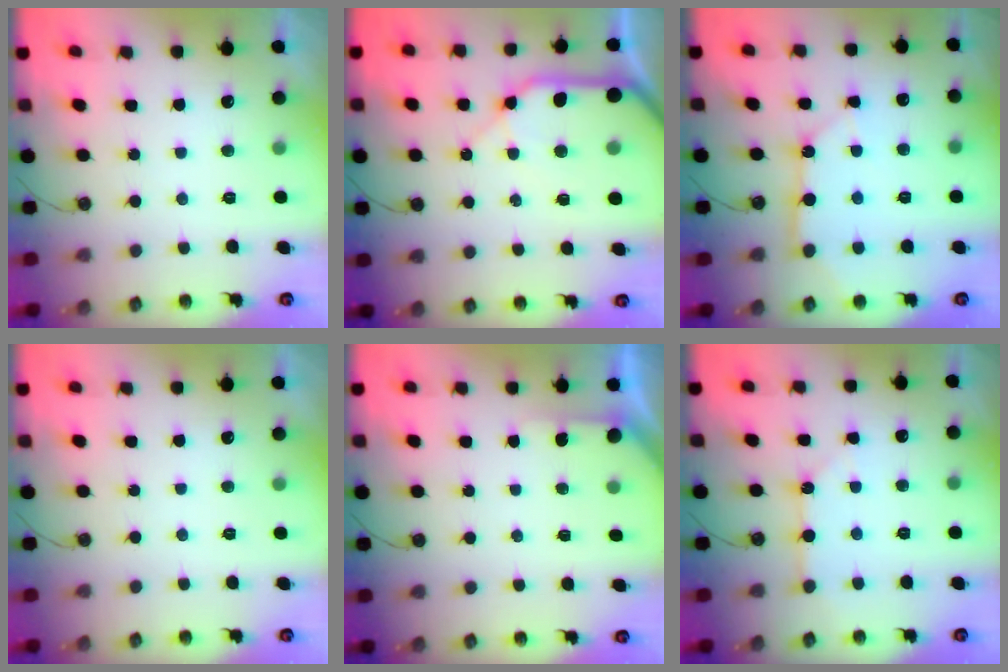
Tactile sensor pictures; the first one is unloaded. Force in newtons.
{"total": 13.4, "press": 13.3, "slide": 1.7}
{"total": 11.0, "press": 10.9, "slide": 1.0}
{"total": 0.0}
{"total": 2.5, "press": 2.5, "slide": 0.3}
{"total": 2.5, "press": 2.5, "slide": 0.2}